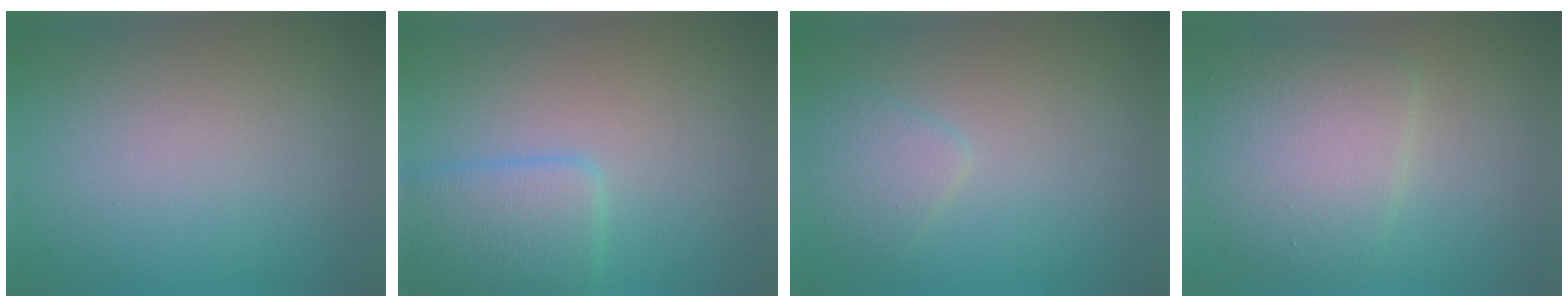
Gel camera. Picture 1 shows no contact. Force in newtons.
{"total": 4.5, "press": 4.5, "slide": 0.1}
{"total": 2.2, "press": 2.2, "slide": 0.1}
{"total": 5.7, "press": 5.7, "slide": 0.1}